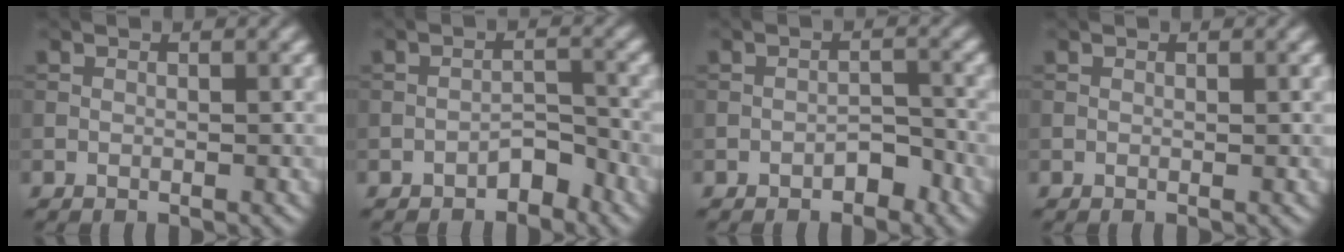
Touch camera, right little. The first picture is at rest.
{"total": 2.3, "force": [-1.8, 1.0, 1.0], "torque": [-0.011, 0.012, -0.031]}
{"total": 2.0, "force": [-1.4, 1.0, 1.1], "torque": [-0.013, 0.008, -0.023]}
{"total": 0.0}